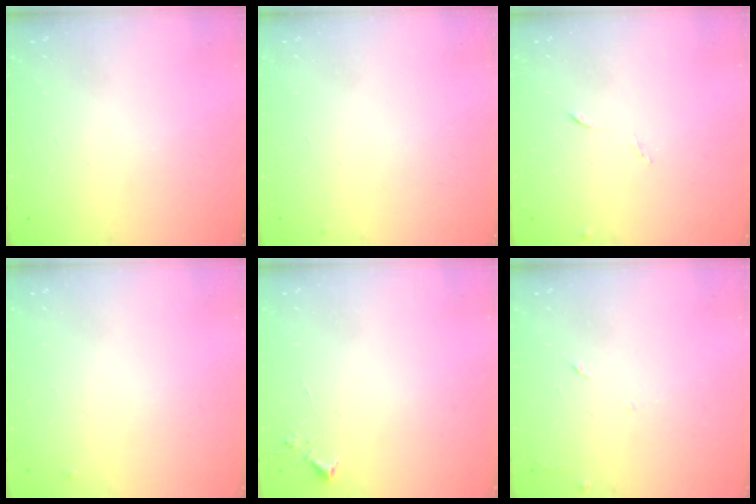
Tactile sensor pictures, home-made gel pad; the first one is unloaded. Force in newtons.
{"total": 3.2, "press": 3.2, "slide": 0.4}
{"total": 5.2, "press": 5.1, "slide": 0.6}
{"total": 2.6, "press": 2.6, "slide": 0.2}
{"total": 3.8, "press": 3.8, "slide": 0.5}
{"total": 5.5, "press": 5.5, "slide": 0.8}